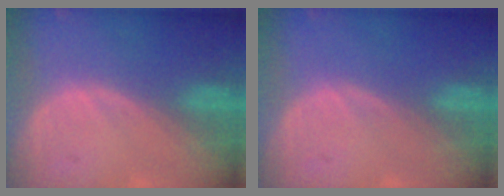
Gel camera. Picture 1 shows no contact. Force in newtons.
{"total": 0.0}